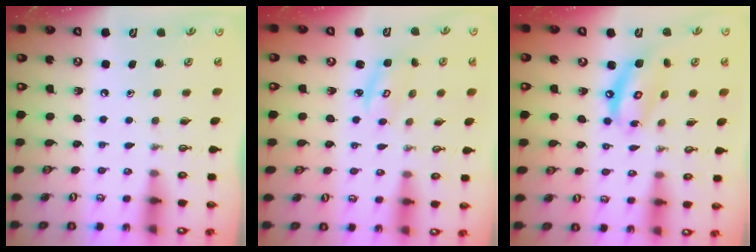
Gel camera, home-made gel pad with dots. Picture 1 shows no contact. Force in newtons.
{"total": 3.6, "press": 3.6, "slide": 0.3}
{"total": 11.6, "press": 11.6, "slide": 1.0}